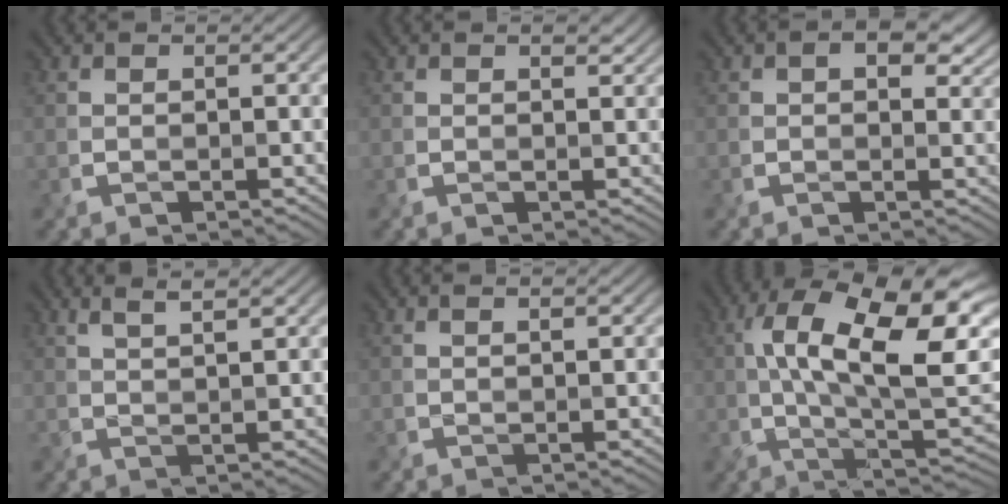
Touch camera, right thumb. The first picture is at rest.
{"total": 1.4, "force": [0.8, 0.7, 0.9], "torque": [-0.013, -0.001, 0.014]}
{"total": 5.3, "force": [1.9, 3.1, 3.8], "torque": [-0.043, -0.003, 0.027]}
{"total": 3.1, "force": [2.2, 0.4, 2.1], "torque": [-0.024, 0.007, 0.039]}
{"total": 0.8, "force": [0.7, -0.2, 0.4], "torque": [-0.005, 0.004, 0.012]}
{"total": 16.6, "force": [3.0, 6.4, 15.1], "torque": [-0.245, 0.015, 0.043]}